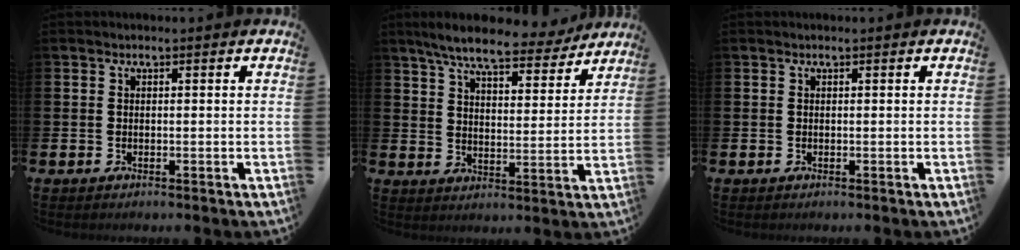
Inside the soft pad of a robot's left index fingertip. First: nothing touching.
{"total": 8.2, "force": [7.3, 1.5, 3.4], "torque": [-0.077, -0.038, 0.125]}
{"total": 0.0}